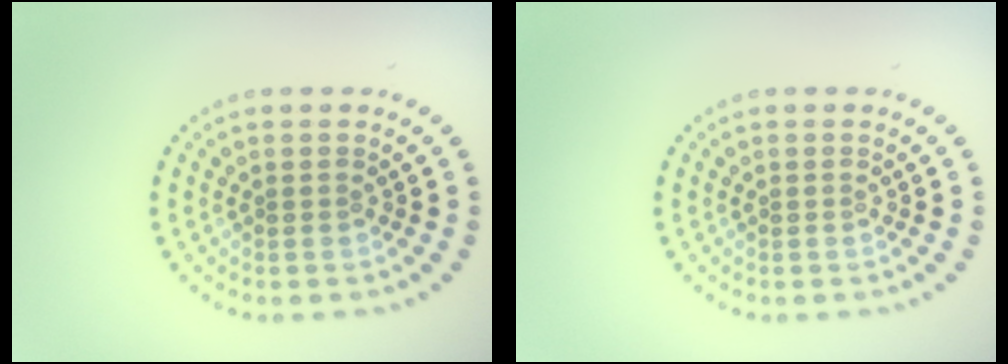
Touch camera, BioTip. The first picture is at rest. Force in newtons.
{"total": 0.0}